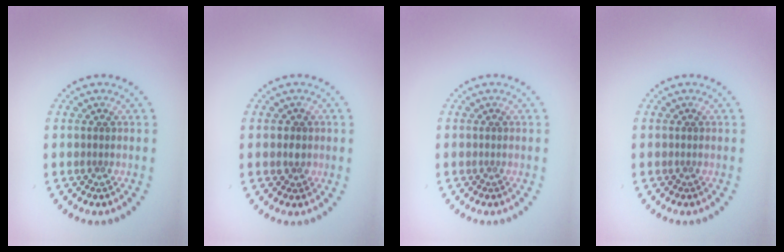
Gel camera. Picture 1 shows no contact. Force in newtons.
{"total": 1.5, "press": 1.3, "slide": 0.6}
{"total": 0.0}
{"total": 0.0}